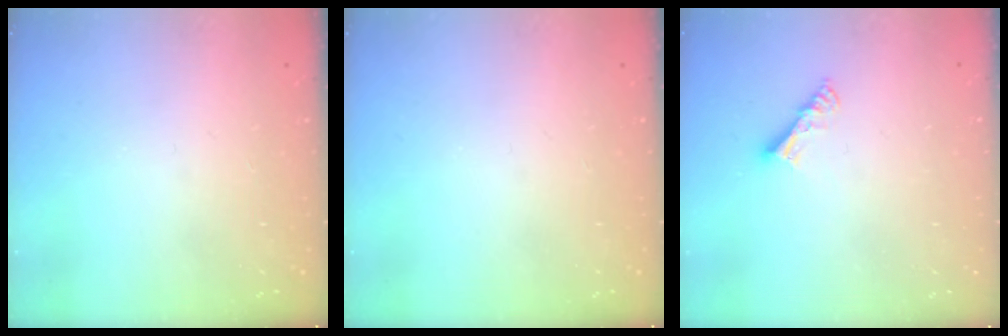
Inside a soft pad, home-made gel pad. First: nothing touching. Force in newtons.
{"total": 0.0}
{"total": 4.9, "press": 4.8, "slide": 0.4}